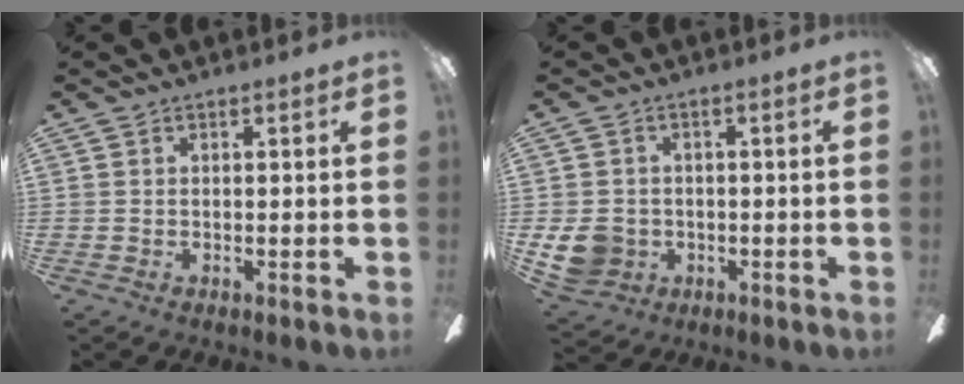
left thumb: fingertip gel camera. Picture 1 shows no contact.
{"total": 7.4, "force": [-1.2, 6.7, 3.0], "torque": [-0.065, 0.005, -0.025]}